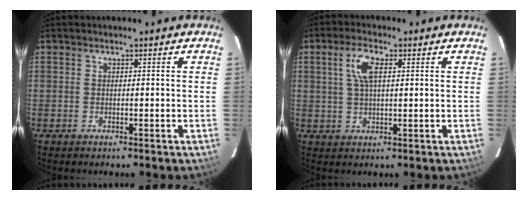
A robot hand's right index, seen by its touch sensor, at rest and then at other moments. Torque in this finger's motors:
{"motor_torque": [0.56, 0.13, 0.43, 0.11]}